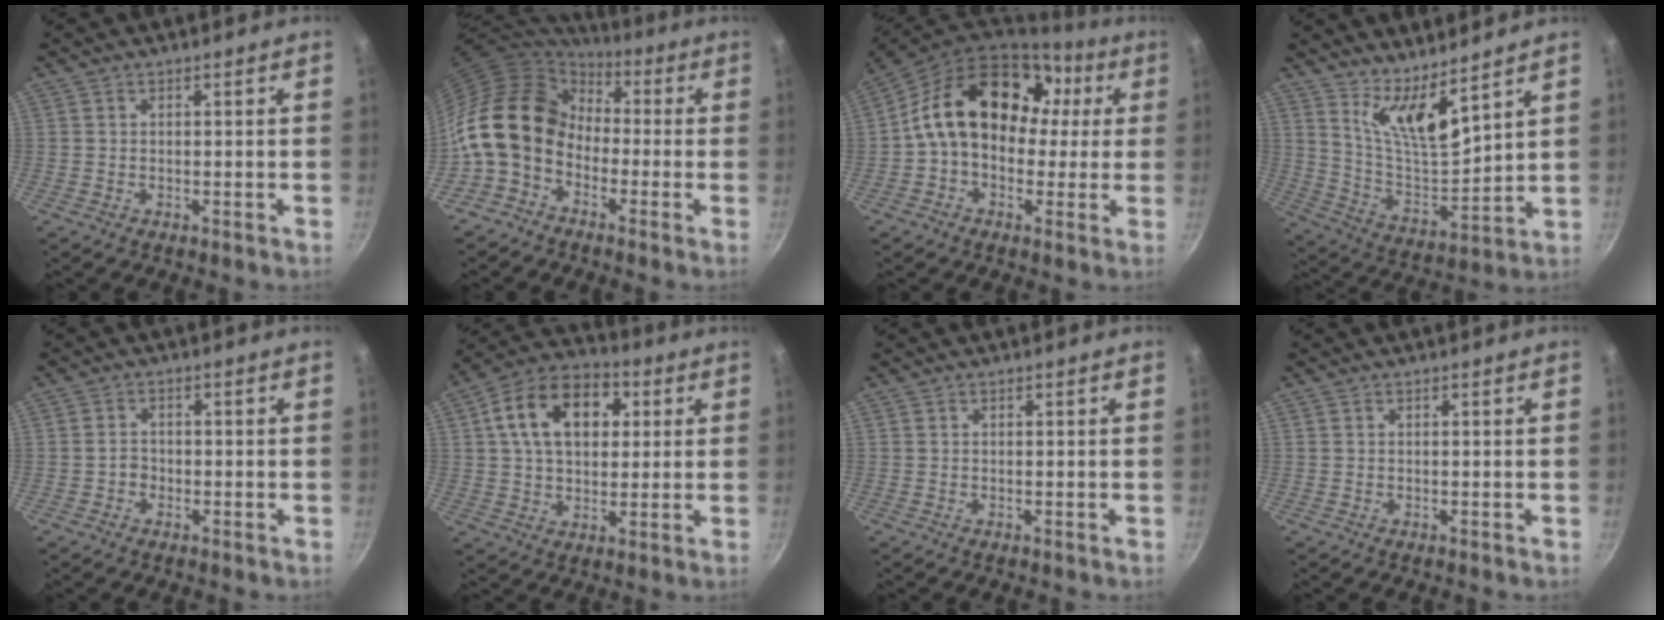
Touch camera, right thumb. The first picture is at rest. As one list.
[{"total": 16.4, "force": [-2.0, 12.7, 10.2], "torque": [-0.172, 0.042, -0.061]}, {"total": 19.8, "force": [2.8, 14.7, 13.0], "torque": [-0.182, 0.050, 0.034]}, {"total": 11.5, "force": [7.9, 2.7, 7.9], "torque": [-0.126, -0.092, 0.157]}, {"total": 2.0, "force": [-0.8, 1.6, 0.7], "torque": [-0.003, 0.012, -0.014]}, {"total": 16.5, "force": [4.3, 11.2, 11.4], "torque": [-0.162, 0.018, 0.056]}, {"total": 0.0}, {"total": 0.0}]